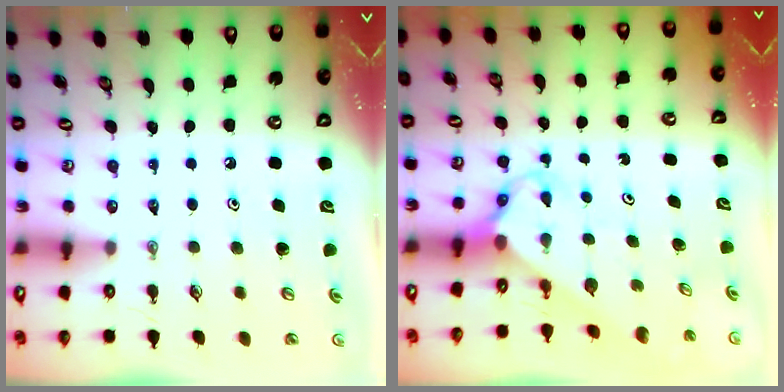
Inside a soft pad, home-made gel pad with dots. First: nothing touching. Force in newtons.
{"total": 2.5, "press": 2.5, "slide": 0.2}